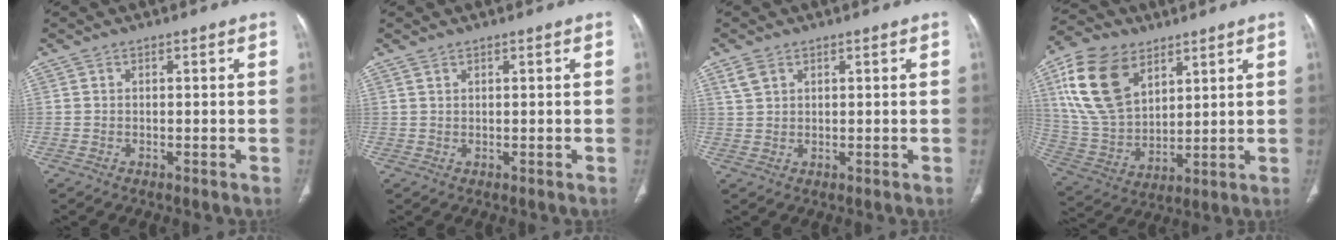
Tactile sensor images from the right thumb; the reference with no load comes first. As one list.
[{"total": 0.6, "force": [0.6, 0.0, 0.0], "torque": [-0.001, -0.002, 0.014]}, {"total": 2.6, "force": [1.6, 1.6, 1.3], "torque": [-0.028, 0.002, 0.041]}, {"total": 18.0, "force": [8.3, 11.0, 11.5], "torque": [-0.205, -0.021, 0.169]}]